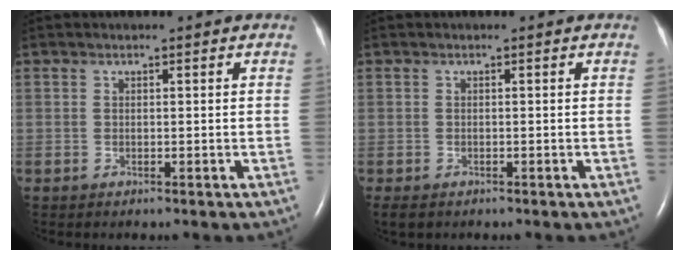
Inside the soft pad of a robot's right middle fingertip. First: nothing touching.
{"total": 2.2, "force": [-1.5, 1.2, 1.0], "torque": [-0.021, -0.005, -0.021]}